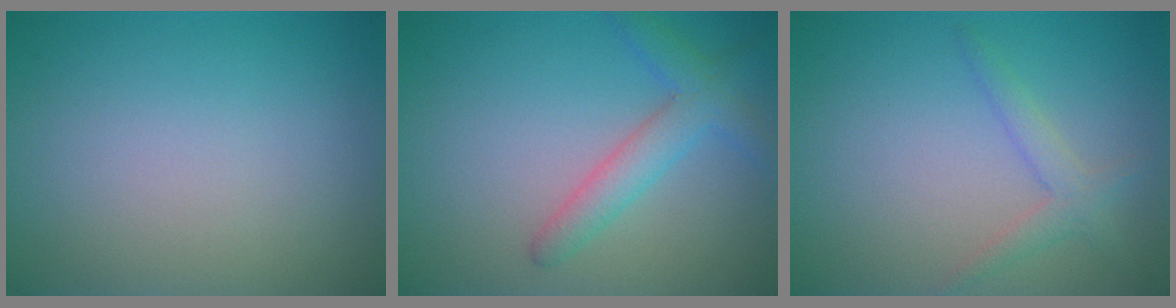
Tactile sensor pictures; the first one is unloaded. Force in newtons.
{"total": 2.2, "press": 2.2, "slide": 0.2}
{"total": 2.0, "press": 2.0, "slide": 0.1}